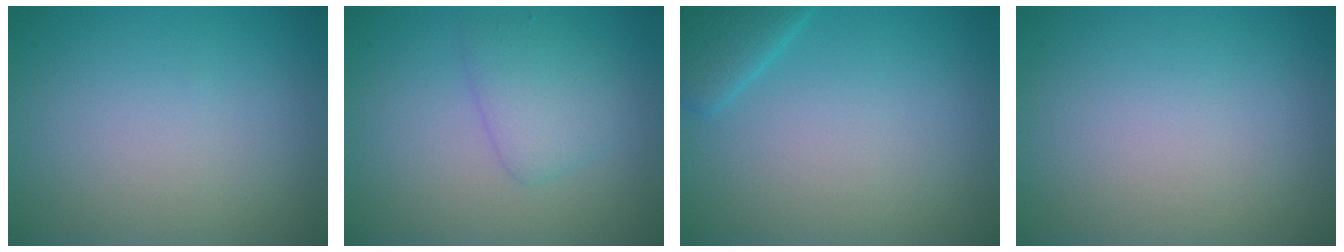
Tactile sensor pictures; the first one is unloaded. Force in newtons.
{"total": 2.6, "press": 2.6, "slide": 0.1}
{"total": 2.3, "press": 2.3, "slide": 0.2}
{"total": 0.0}